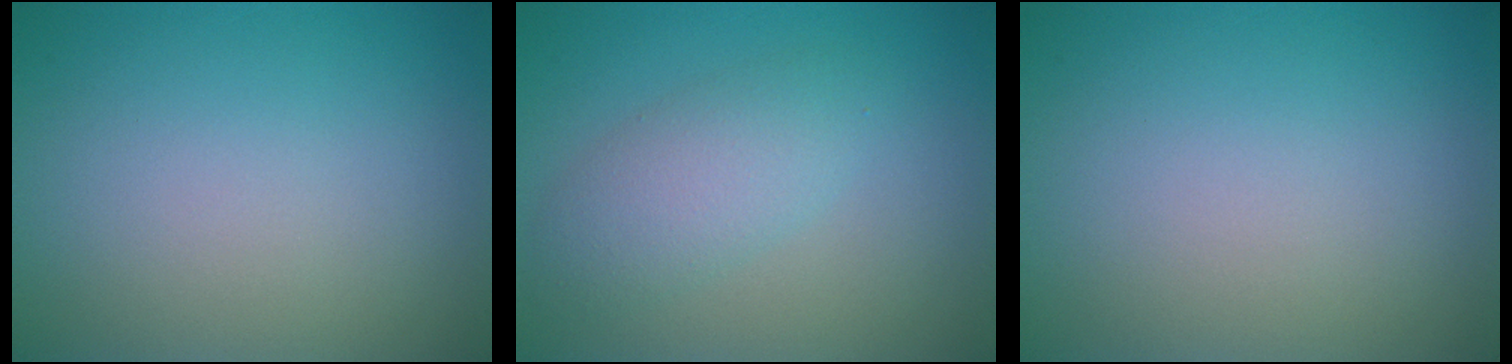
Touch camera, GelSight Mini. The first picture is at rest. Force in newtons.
{"total": 3.4, "press": 3.4, "slide": 0.1}
{"total": 0.0}